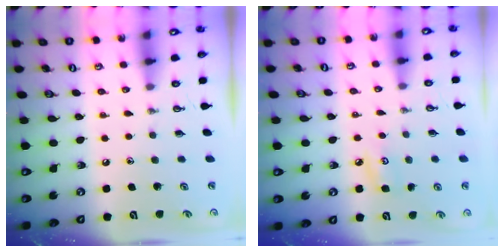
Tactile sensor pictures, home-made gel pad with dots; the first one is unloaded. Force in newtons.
{"total": 5.0, "press": 5.0, "slide": 0.5}